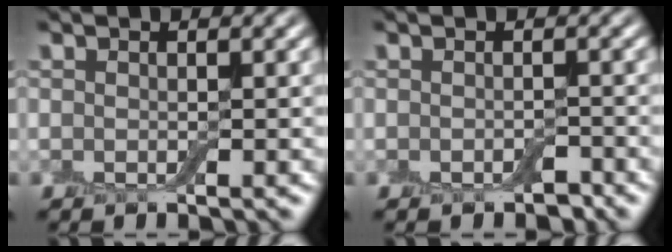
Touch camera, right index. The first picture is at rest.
{"total": 0.9, "force": [-0.6, 0.5, 0.5], "torque": [-0.007, -0.002, -0.009]}